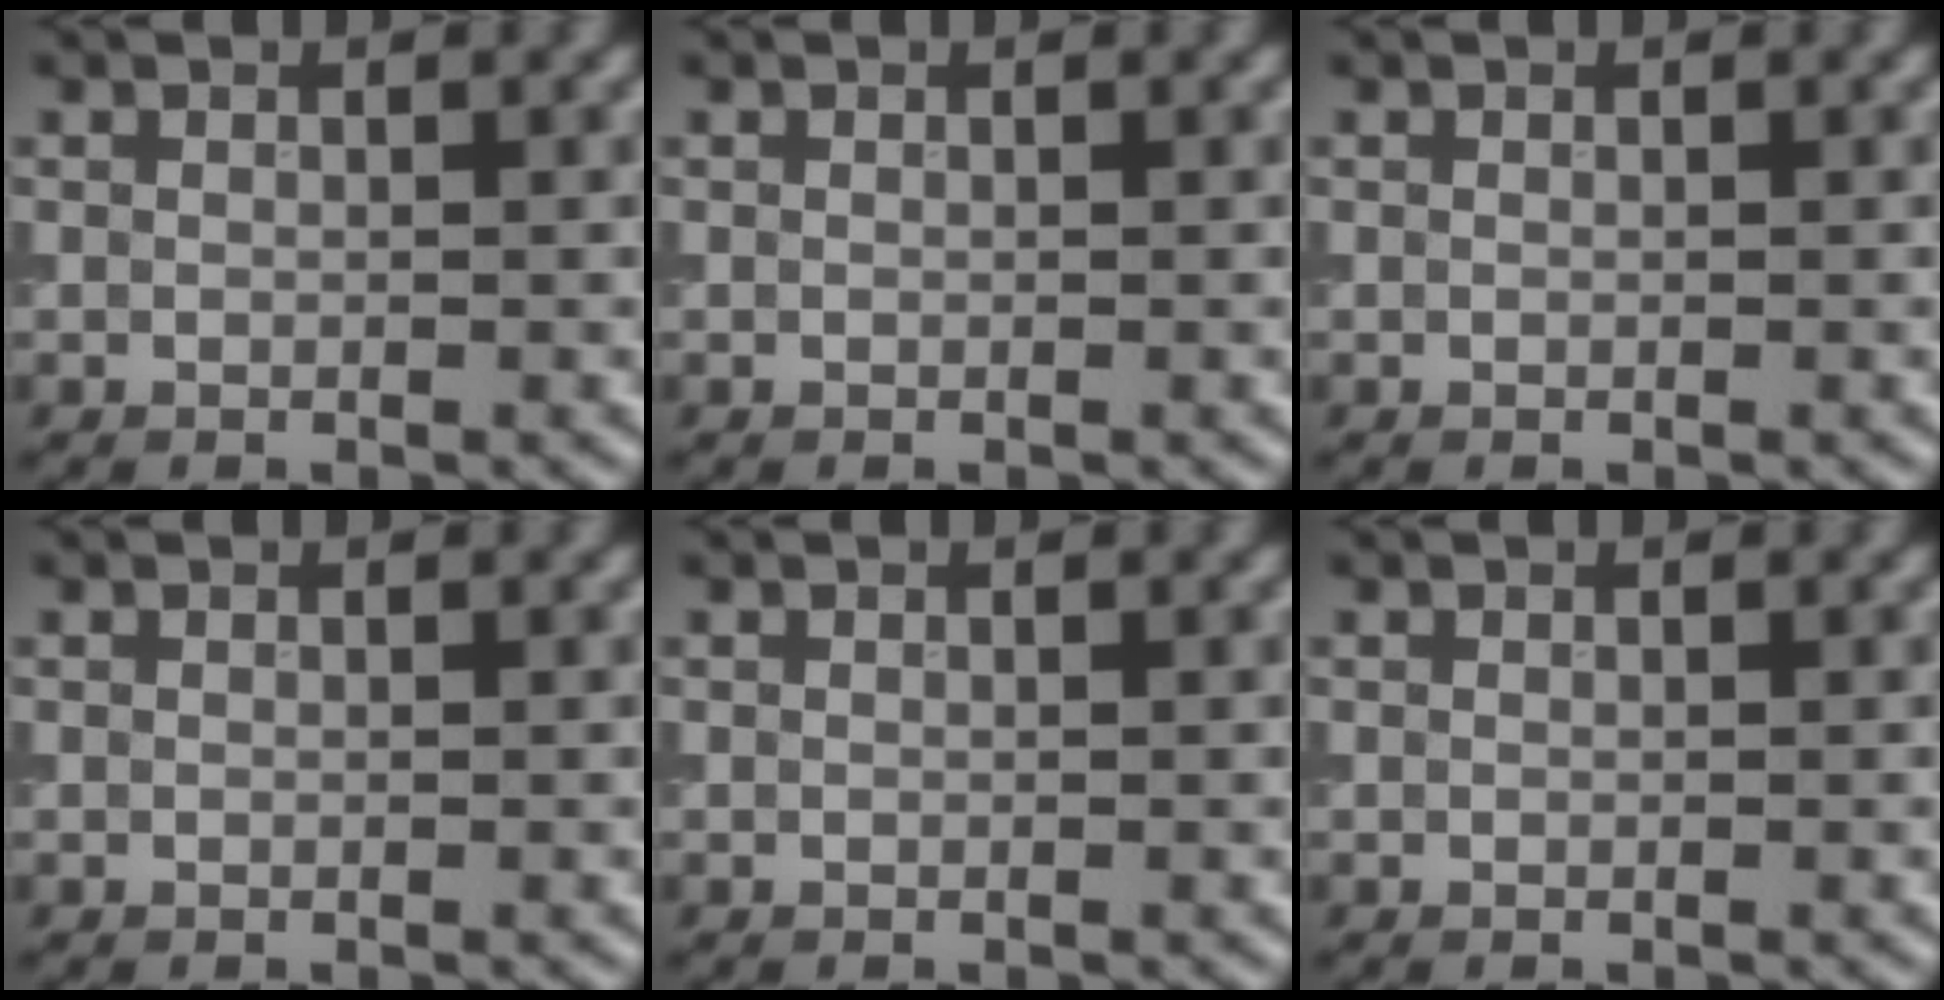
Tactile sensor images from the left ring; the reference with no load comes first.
{"total": 0.0}
{"total": 0.0}
{"total": 0.0}
{"total": 0.0}
{"total": 0.0}